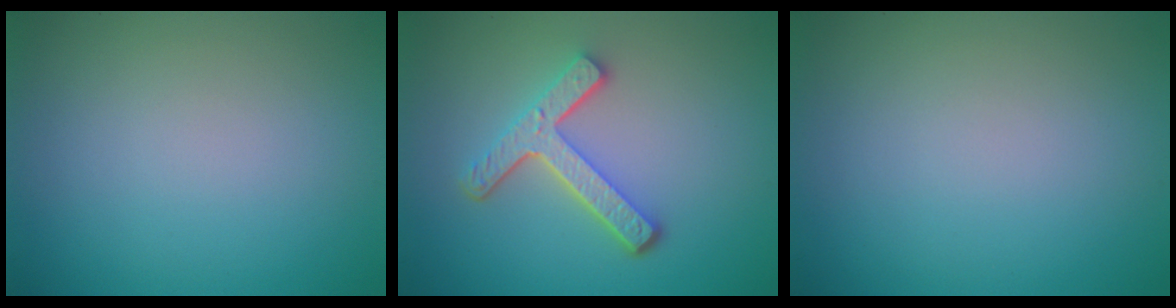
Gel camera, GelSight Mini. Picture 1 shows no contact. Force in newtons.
{"total": 4.6, "press": 3.4, "slide": 3.0}
{"total": 0.0}